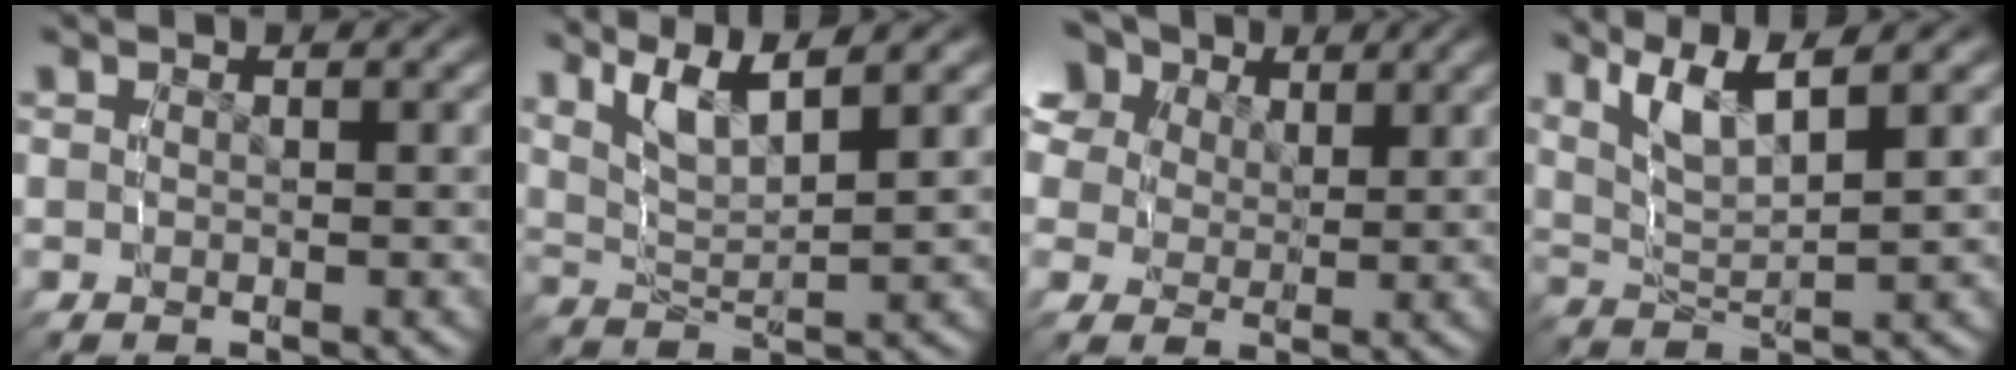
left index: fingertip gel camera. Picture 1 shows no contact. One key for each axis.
{"total": 6.2, "fx": 3.5, "fy": 3.2, "fz": 4.0, "tx": -0.093, "ty": -0.007, "tz": 0.058}
{"total": 9.9, "fx": 5.4, "fy": 6.7, "fz": 4.8, "tx": -0.082, "ty": 0.009, "tz": 0.084}
{"total": 6.0, "fx": 3.3, "fy": 3.0, "fz": 4.0, "tx": -0.093, "ty": -0.006, "tz": 0.057}